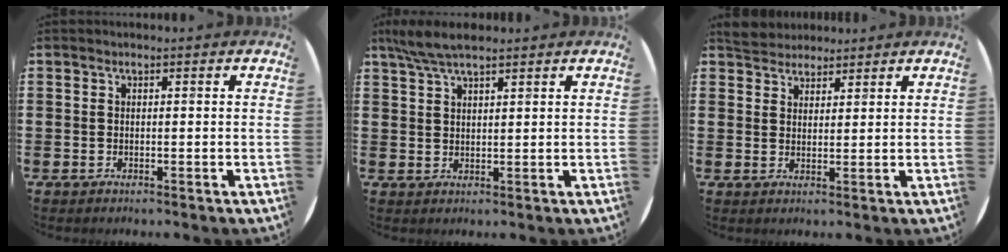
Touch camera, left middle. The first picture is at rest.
{"total": 4.7, "force": [3.8, 0.8, 2.6], "torque": [-0.059, 0.002, 0.070]}
{"total": 3.6, "force": [3.5, 1.1, 0.0], "torque": [-0.011, -0.001, 0.068]}